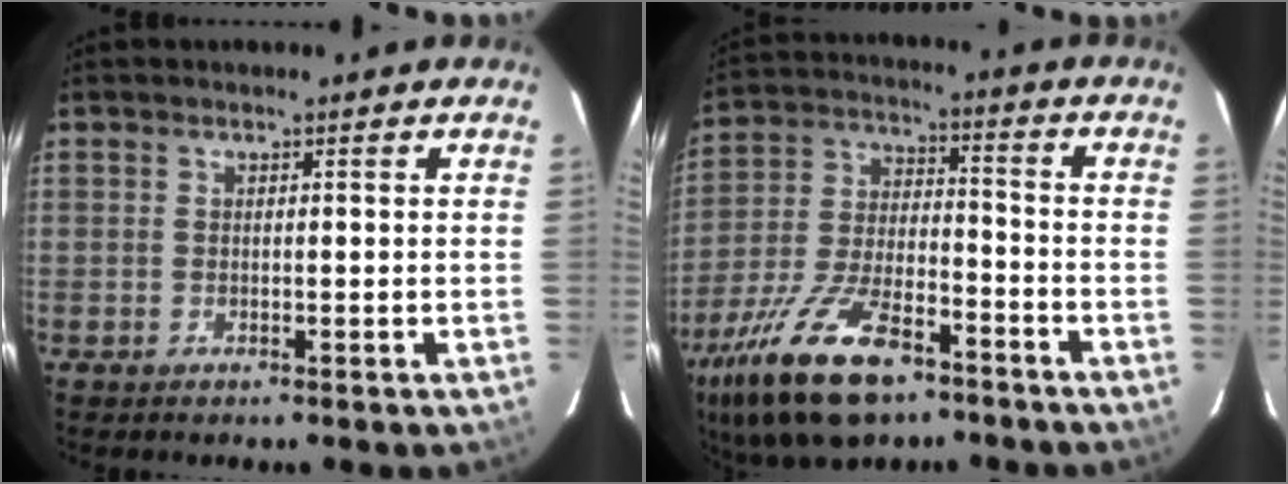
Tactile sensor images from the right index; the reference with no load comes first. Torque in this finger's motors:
{"motor_torque": [1.26, -0.88, 0.50, 0.16]}